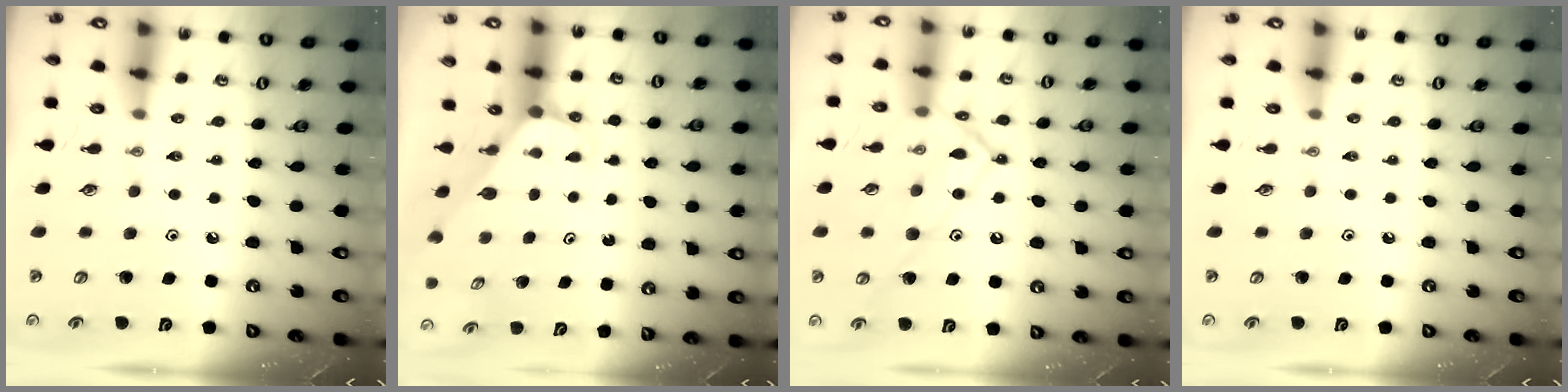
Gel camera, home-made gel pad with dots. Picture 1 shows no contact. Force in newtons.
{"total": 2.9, "press": 2.9, "slide": 0.1}
{"total": 13.5, "press": 13.4, "slide": 1.0}
{"total": 0.0}